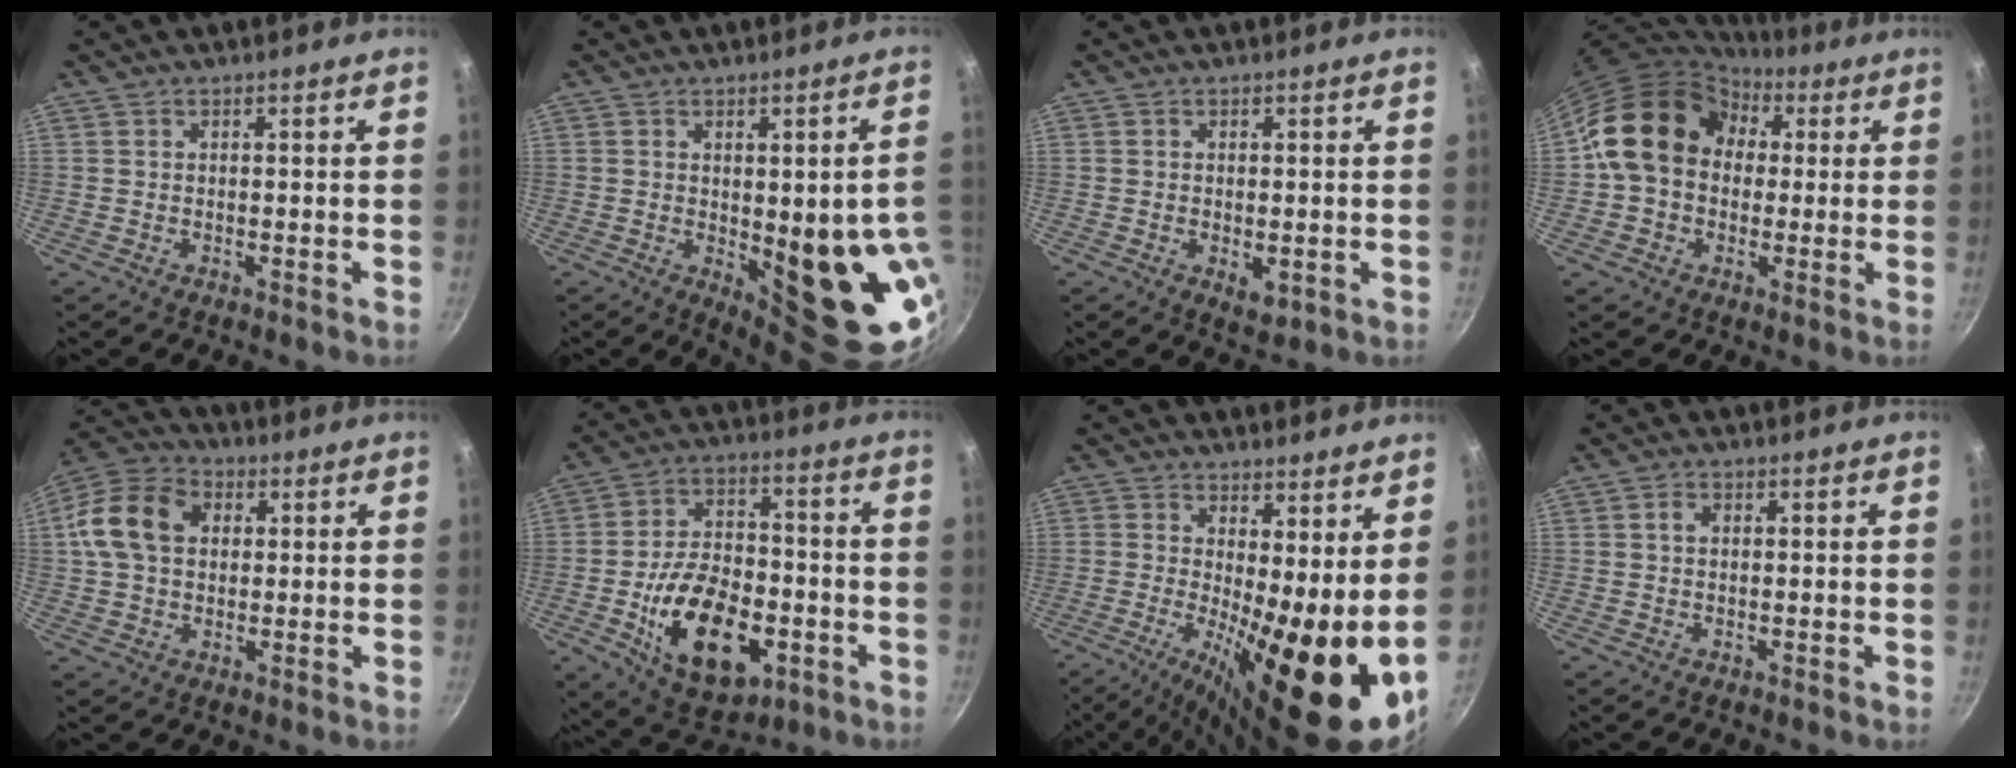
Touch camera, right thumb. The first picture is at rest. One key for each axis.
{"total": 16.7, "fx": -1.9, "fy": 6.1, "fz": 15.5, "tx": -0.159, "ty": -0.021, "tz": -0.010}
{"total": 3.2, "fx": -0.7, "fy": 1.7, "fz": 2.6, "tx": -0.040, "ty": -0.012, "tz": -0.006}
{"total": 16.5, "fx": 2.9, "fy": 13.1, "fz": 9.5, "tx": -0.134, "ty": 0.035, "tz": 0.035}
{"total": 13.1, "fx": 2.4, "fy": 9.7, "fz": 8.4, "tx": -0.140, "ty": 0.021, "tz": 0.027}
{"total": 20.6, "fx": -6.3, "fy": 12.0, "fz": 15.6, "tx": -0.236, "ty": 0.028, "tz": -0.091}
{"total": 15.4, "fx": -0.4, "fy": 4.2, "fz": 14.8, "tx": -0.219, "ty": -0.018, "tz": -0.008}
{"total": 1.6, "fx": 0.3, "fy": 1.1, "fz": 1.1, "tx": -0.018, "ty": 0.005, "tz": 0.003}